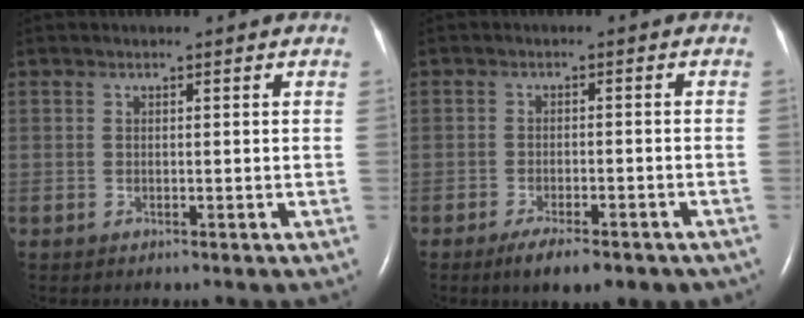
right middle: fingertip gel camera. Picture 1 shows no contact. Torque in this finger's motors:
{"motor_torque": [0.66, -0.59, 0.09, 0.09]}